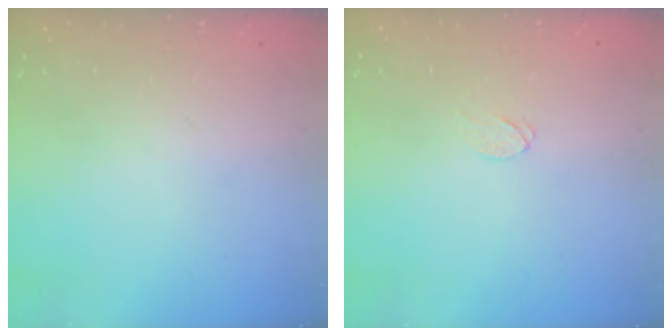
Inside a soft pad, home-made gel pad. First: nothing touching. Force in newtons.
{"total": 3.4, "press": 3.4, "slide": 0.3}